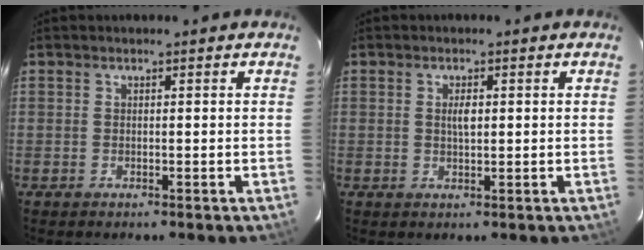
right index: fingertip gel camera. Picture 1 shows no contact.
{"total": 2.2, "force": [0.4, 1.0, 1.9], "torque": [-0.035, 0.002, 0.007]}